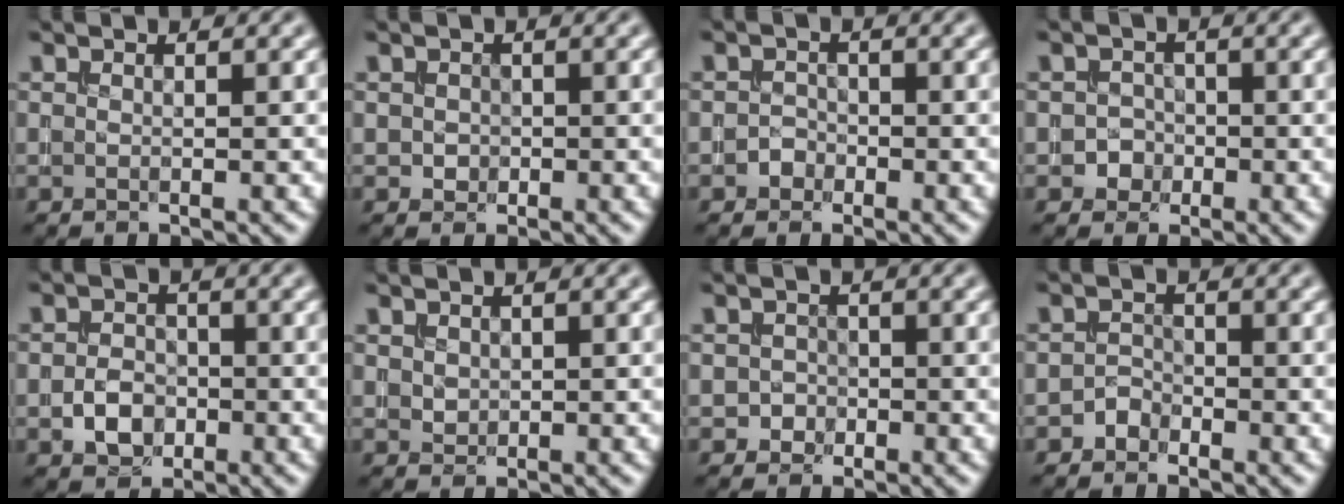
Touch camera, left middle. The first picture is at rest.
{"total": 0.7, "force": [-0.1, 0.7, 0.1], "torque": [0.001, -0.001, -0.001]}
{"total": 1.0, "force": [-0.6, 0.8, 0.0], "torque": [0.005, 0.001, -0.011]}
{"total": 1.4, "force": [-0.6, 1.3, 0.1], "torque": [0.014, 0.003, -0.014]}
{"total": 2.6, "force": [-0.9, 2.0, 1.3], "torque": [-0.021, 0.000, -0.020]}
{"total": 0.8, "force": [0.4, 0.6, 0.1], "torque": [-0.004, -0.002, 0.015]}
{"total": 1.0, "force": [-0.4, 0.9, -0.1], "torque": [0.011, 0.001, -0.008]}
{"total": 1.1, "force": [-0.9, 0.6, -0.1], "torque": [0.005, 0.005, -0.016]}